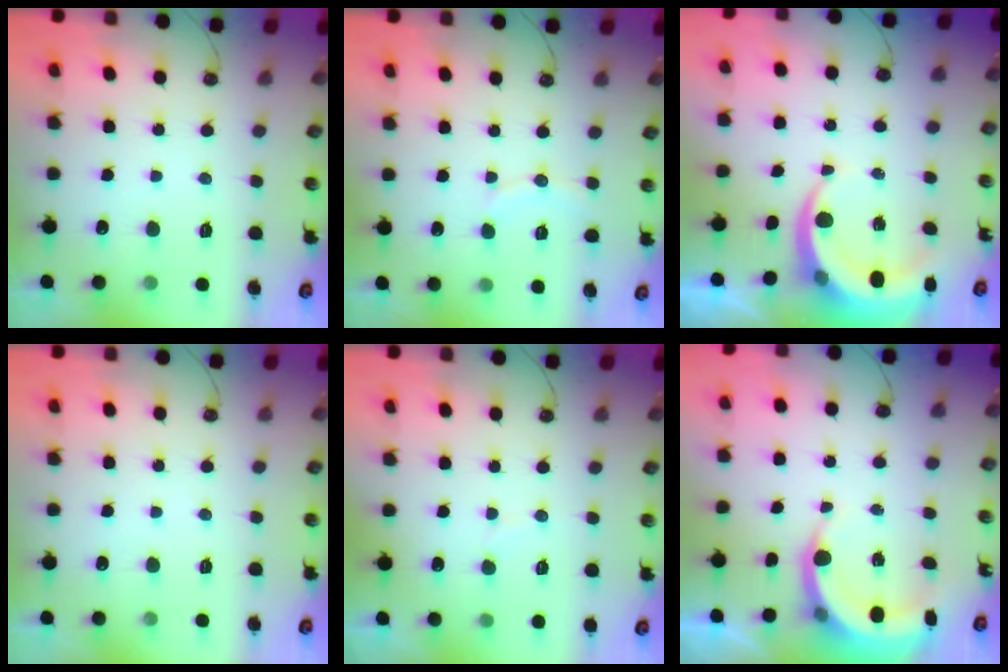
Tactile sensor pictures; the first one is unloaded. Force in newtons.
{"total": 5.5, "press": 5.5, "slide": 0.1}
{"total": 7.2, "press": 7.2, "slide": 0.9}
{"total": 0.0}
{"total": 2.9, "press": 2.7, "slide": 1.1}
{"total": 5.9, "press": 5.8, "slide": 0.7}